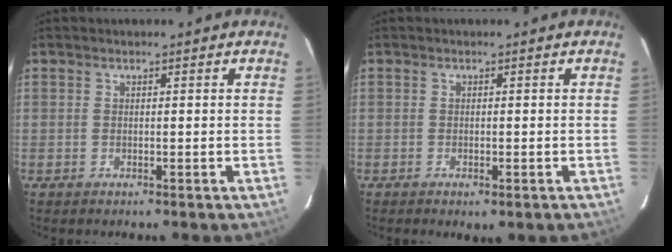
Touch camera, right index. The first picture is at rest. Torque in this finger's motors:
{"motor_torque": [1.12, -1.02, 0.46, 0.09]}